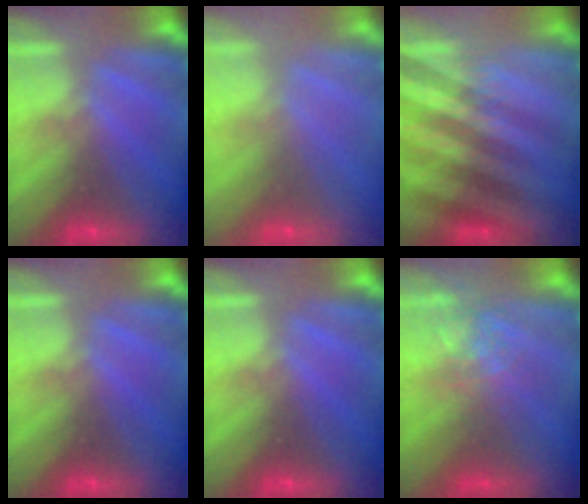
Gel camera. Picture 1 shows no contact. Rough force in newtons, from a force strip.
{"total": 8.1}
{"total": 3.6}
{"total": 0.0}
{"total": 0.0}
{"total": 2.8}